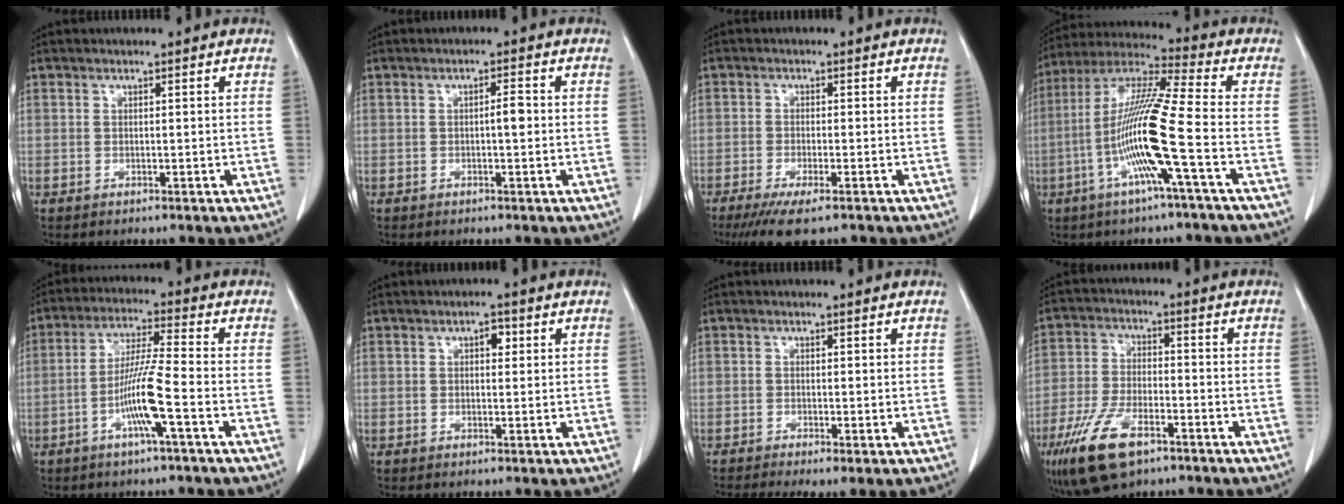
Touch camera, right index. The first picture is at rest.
{"total": 2.0, "force": [-0.1, 0.3, 1.9], "torque": [-0.031, 0.003, -0.003]}
{"total": 6.0, "force": [-4.2, 0.8, 4.3], "torque": [-0.072, -0.015, -0.065]}
{"total": 14.4, "force": [-4.2, -1.0, 13.8], "torque": [-0.277, 0.000, -0.091]}
{"total": 8.7, "force": [-3.2, -0.5, 8.1], "torque": [-0.160, -0.002, -0.062]}
{"total": 1.9, "force": [0.6, 1.0, 1.4], "torque": [-0.020, 0.007, 0.009]}
{"total": 3.8, "force": [-2.2, 0.9, 3.0], "torque": [-0.051, -0.014, -0.038]}
{"total": 11.8, "force": [-7.0, 4.7, 8.3], "torque": [-0.173, -0.012, -0.124]}